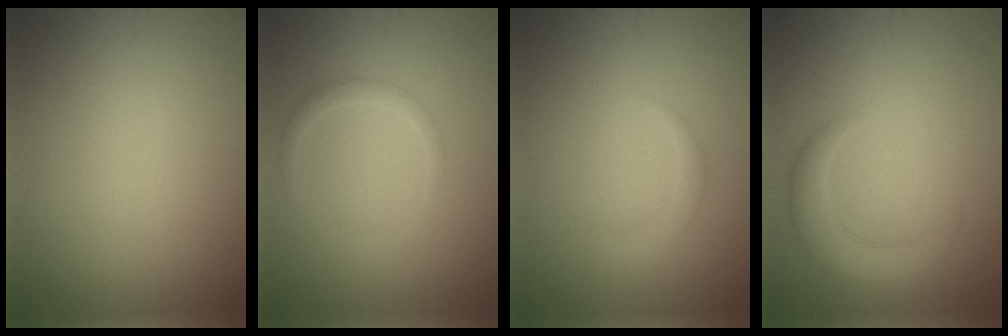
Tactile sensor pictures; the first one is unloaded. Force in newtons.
{"total": 1.3, "press": 1.3, "slide": 0.0}
{"total": 1.2, "press": 1.2, "slide": 0.1}
{"total": 3.4, "press": 3.4, "slide": 0.2}